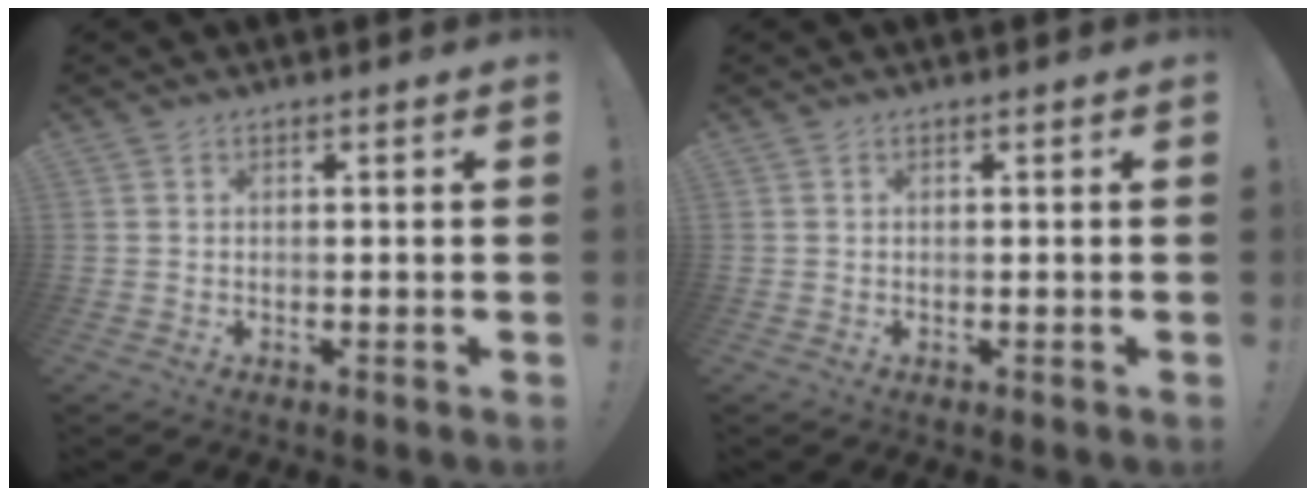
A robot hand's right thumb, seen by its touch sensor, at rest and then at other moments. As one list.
[{"total": 0.0}]